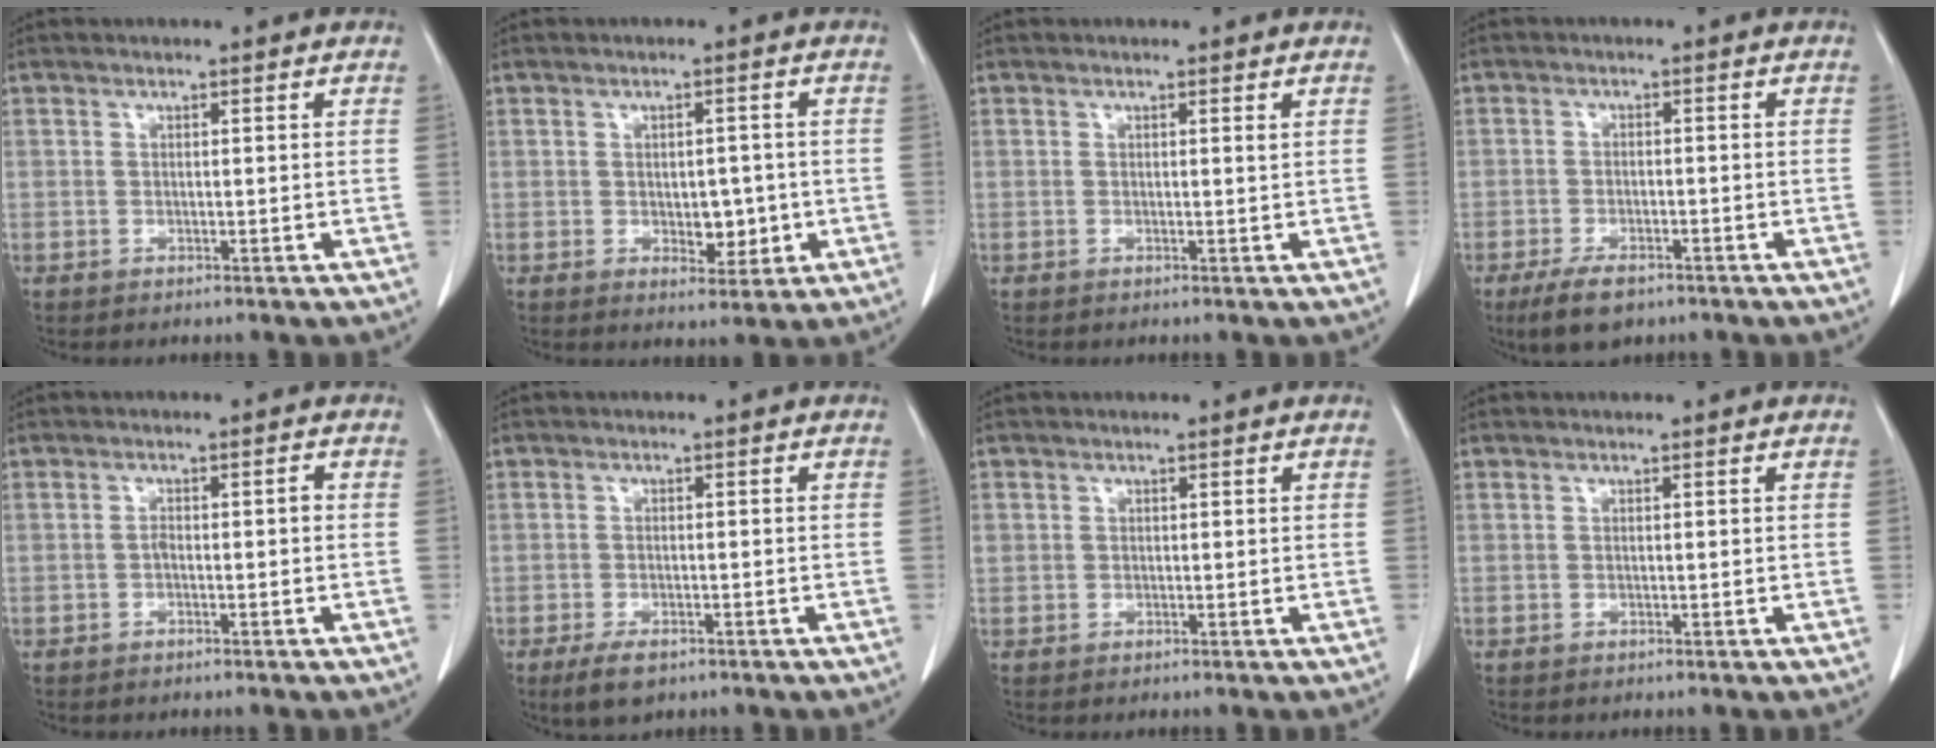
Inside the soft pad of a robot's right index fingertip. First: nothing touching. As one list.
[{"total": 4.5, "force": [-0.8, 2.6, 3.6], "torque": [-0.040, 0.000, -0.002]}, {"total": 0.0}, {"total": 5.4, "force": [-3.8, 2.3, 3.1], "torque": [-0.059, -0.005, -0.062]}, {"total": 1.8, "force": [-0.6, 0.6, 1.6], "torque": [-0.025, 0.004, -0.009]}, {"total": 3.7, "force": [-2.4, 1.8, 2.2], "torque": [-0.046, -0.006, -0.035]}, {"total": 1.2, "force": [0.1, 1.1, 0.4], "torque": [-0.010, 0.014, 0.005]}, {"total": 0.0}]